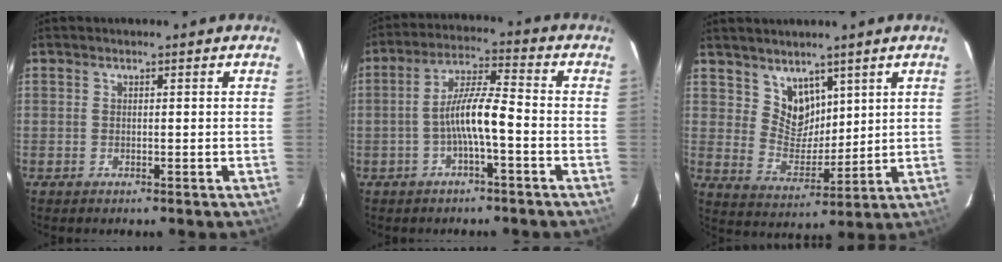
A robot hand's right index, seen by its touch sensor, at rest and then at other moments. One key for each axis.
{"total": 7.4, "fx": -2.5, "fy": 0.7, "fz": 6.9, "tx": -0.143, "ty": 0.014, "tz": -0.044}
{"total": 7.2, "fx": 4.8, "fy": 4.9, "fz": 2.1, "tx": -0.028, "ty": 0.000, "tz": 0.101}